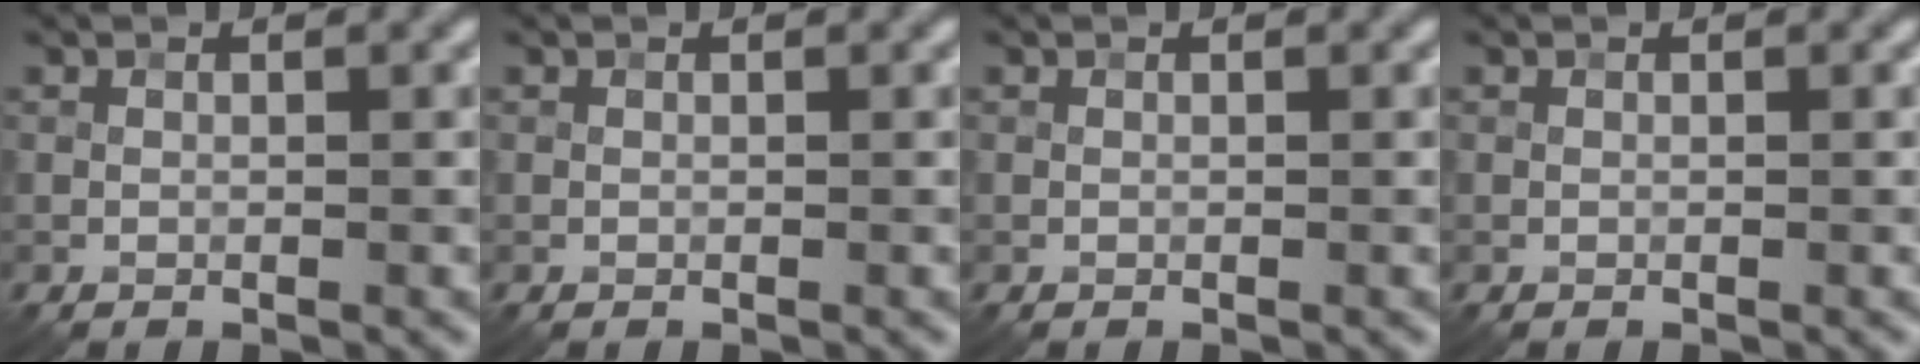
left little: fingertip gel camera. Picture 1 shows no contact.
{"total": 0.0}
{"total": 0.0}
{"total": 0.0}